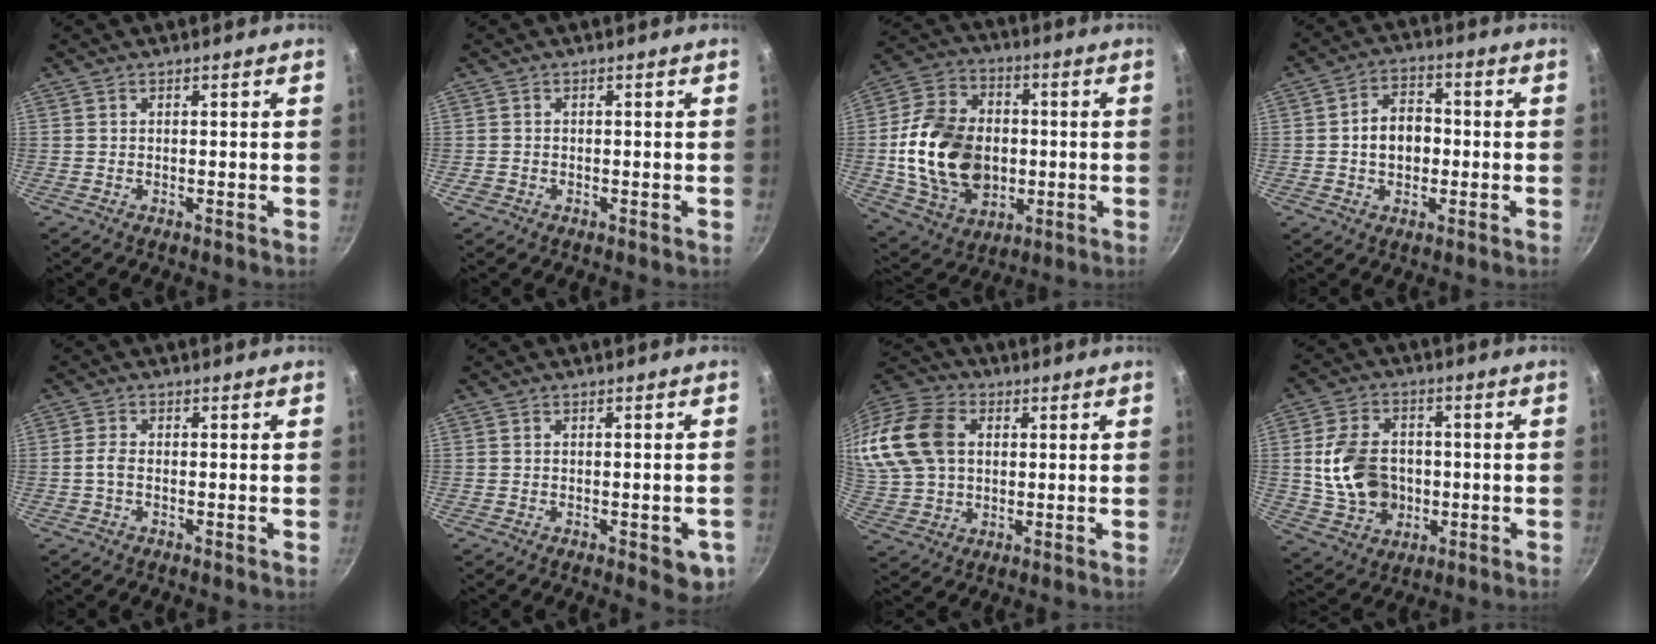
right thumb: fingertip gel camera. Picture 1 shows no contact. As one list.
[{"total": 1.0, "force": [-0.5, 0.8, 0.4], "torque": [-0.009, 0.001, -0.006]}, {"total": 21.1, "force": [-1.2, 15.4, 14.4], "torque": [-0.238, 0.017, -0.014]}, {"total": 7.9, "force": [-0.6, 5.8, 5.3], "torque": [-0.054, 0.021, -0.015]}, {"total": 2.2, "force": [-0.5, 1.2, 1.8], "torque": [-0.040, 0.011, -0.016]}, {"total": 5.3, "force": [-1.9, 2.2, 4.5], "torque": [-0.038, 0.000, -0.022]}, {"total": 21.8, "force": [4.5, 16.4, 13.6], "torque": [-0.307, 0.027, 0.081]}, {"total": 13.6, "force": [-0.4, 10.5, 8.7], "torque": [-0.137, 0.011, 0.004]}]